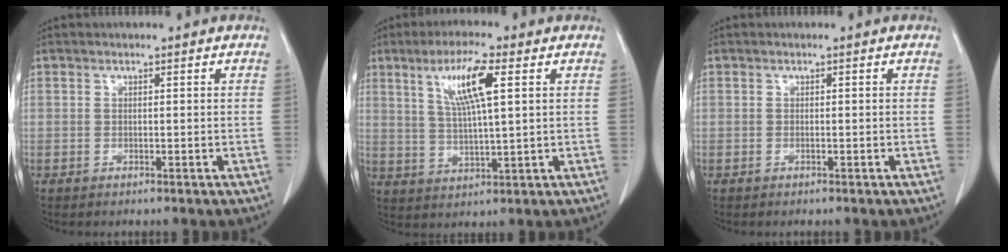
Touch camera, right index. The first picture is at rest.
{"total": 8.6, "force": [3.4, 0.7, 7.8], "torque": [-0.150, 0.004, 0.064]}
{"total": 0.0}